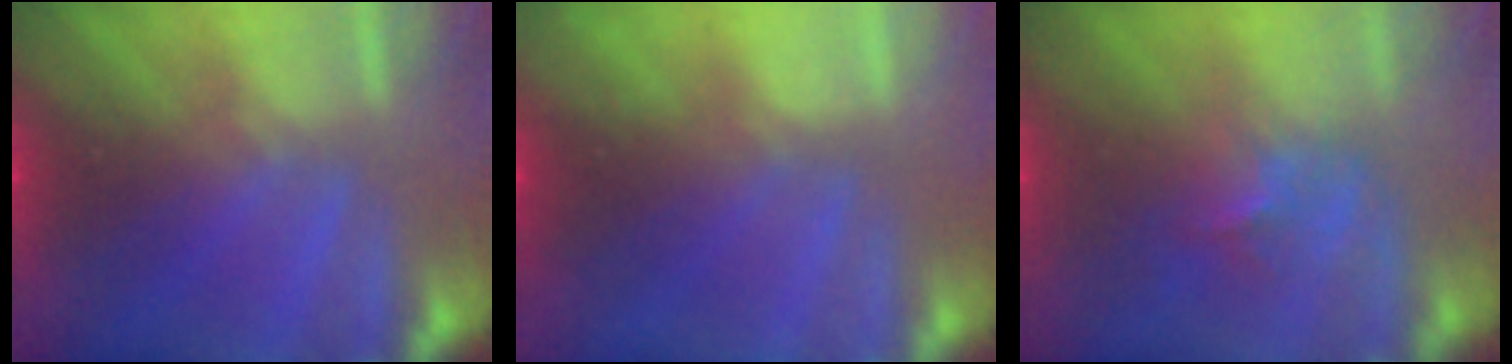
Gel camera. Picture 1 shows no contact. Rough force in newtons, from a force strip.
{"total": 2.3}
{"total": 2.8}